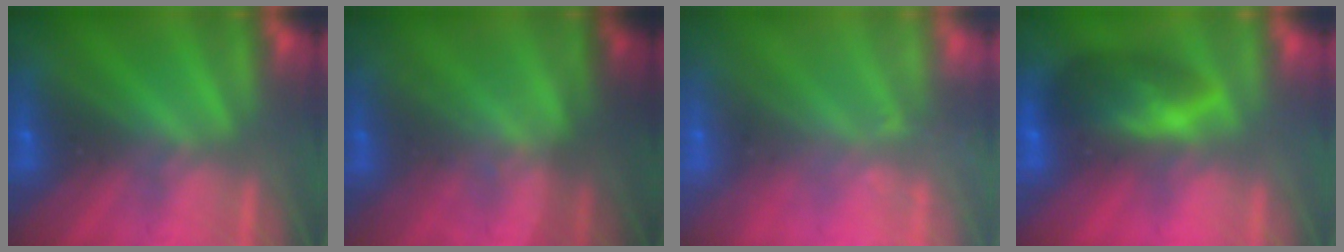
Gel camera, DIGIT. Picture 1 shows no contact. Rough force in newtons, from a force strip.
{"total": 1.3}
{"total": 2.3}
{"total": 5.9}